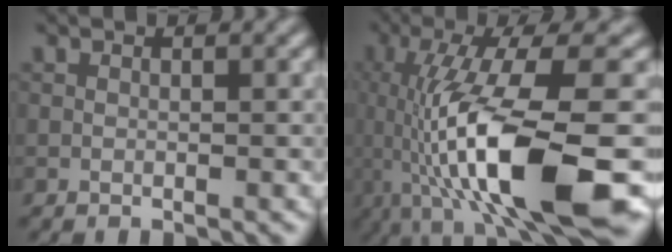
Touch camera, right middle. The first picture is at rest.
{"total": 13.0, "force": [-4.3, 3.0, 11.9], "torque": [-0.223, 0.005, -0.059]}